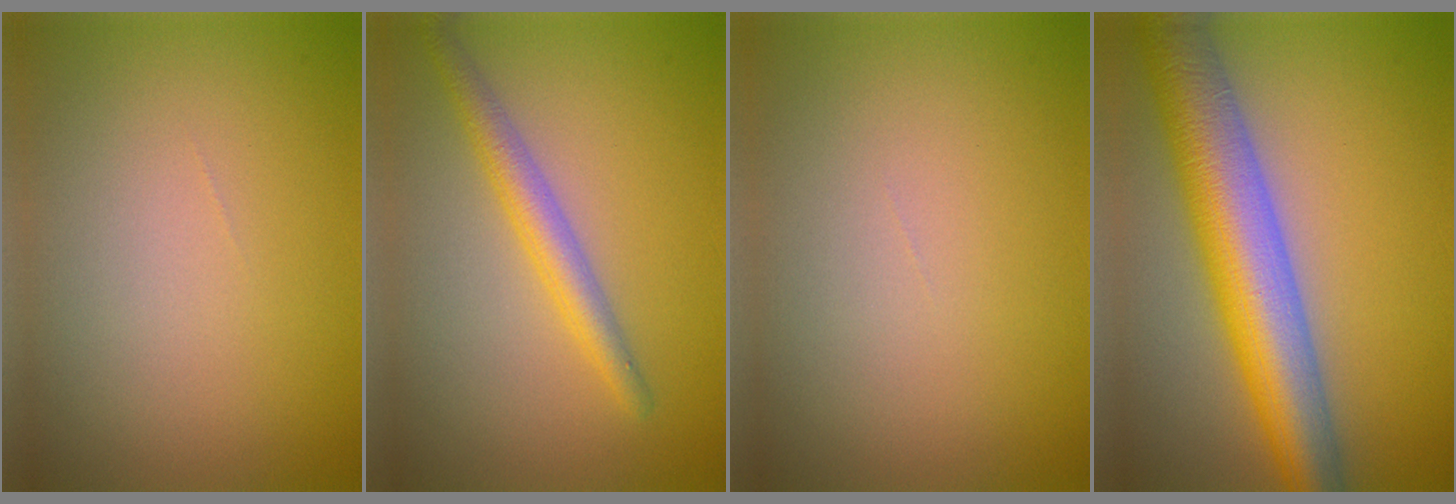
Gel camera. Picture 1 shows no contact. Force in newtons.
{"total": 2.9, "press": 2.9, "slide": 0.1}
{"total": 0.0}
{"total": 9.7, "press": 9.7, "slide": 0.3}